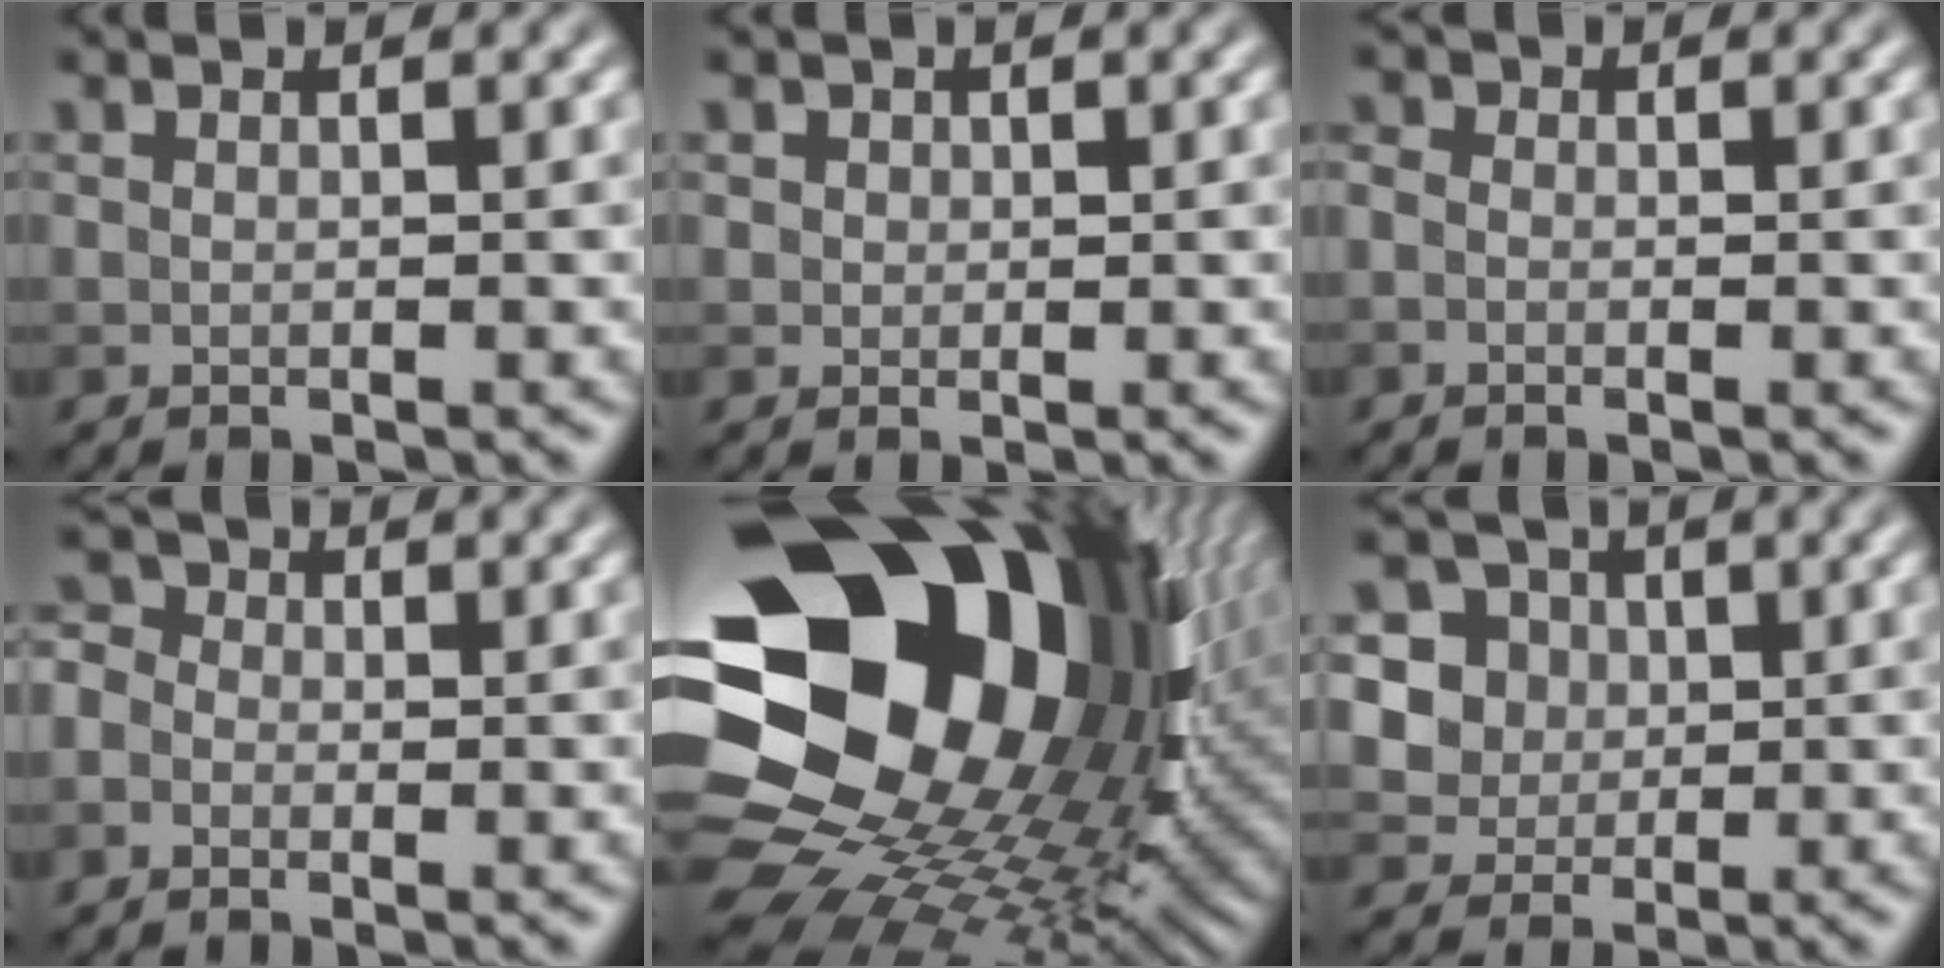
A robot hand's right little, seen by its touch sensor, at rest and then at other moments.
{"total": 1.2, "force": [0.5, 1.0, 0.3], "torque": [0.002, -0.004, 0.011]}
{"total": 1.0, "force": [-0.3, 0.8, 0.5], "torque": [-0.013, -0.002, -0.012]}
{"total": 2.4, "force": [-0.7, 2.1, 1.1], "torque": [-0.012, 0.012, -0.025]}
{"total": 24.0, "force": [4.1, 18.6, 14.6], "torque": [-0.292, -0.040, 0.057]}
{"total": 7.0, "force": [2.5, 6.1, 2.6], "torque": [-0.050, 0.017, 0.031]}